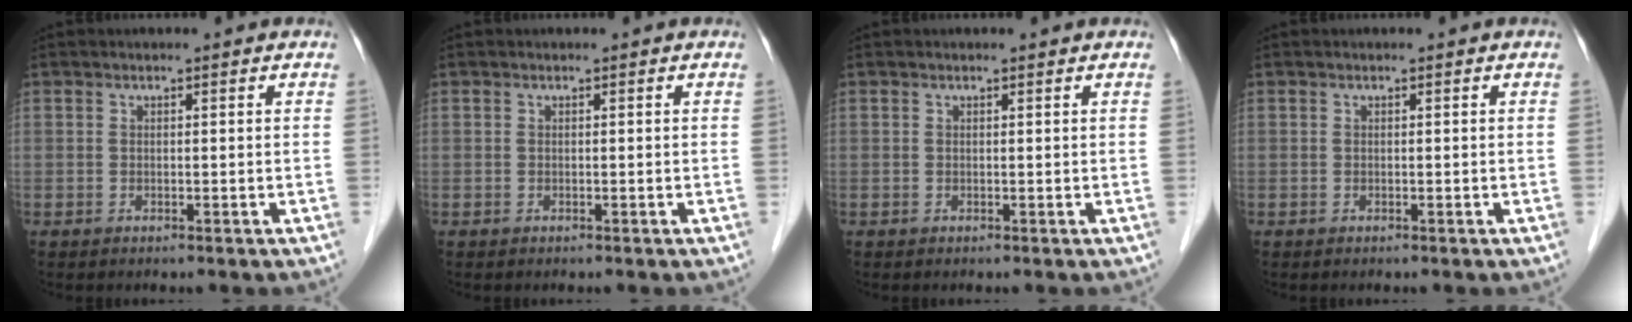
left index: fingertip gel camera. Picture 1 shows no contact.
{"total": 0.0}
{"total": 0.0}
{"total": 0.0}